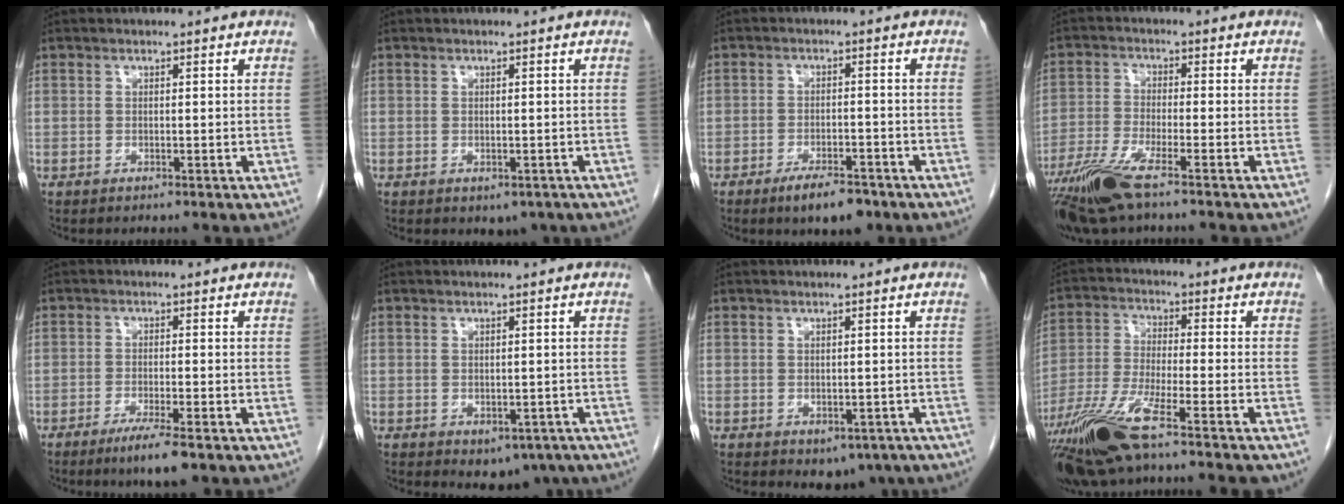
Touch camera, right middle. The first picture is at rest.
{"total": 1.9, "force": [-0.9, 1.3, 1.0], "torque": [-0.008, 0.000, -0.001]}
{"total": 5.5, "force": [-3.9, 1.9, 3.4], "torque": [-0.056, 0.000, -0.058]}
{"total": 8.2, "force": [-5.8, 0.3, 5.9], "torque": [-0.125, -0.021, -0.114]}
{"total": 5.0, "force": [-3.2, 0.1, 3.8], "torque": [-0.065, -0.013, -0.055]}
{"total": 4.3, "force": [-2.4, 2.8, 2.2], "torque": [-0.012, 0.000, -0.024]}
{"total": 3.7, "force": [-2.0, 2.4, 1.9], "torque": [-0.011, 0.000, -0.018]}
{"total": 13.2, "force": [-9.3, 0.2, 9.4], "torque": [-0.190, -0.034, -0.168]}